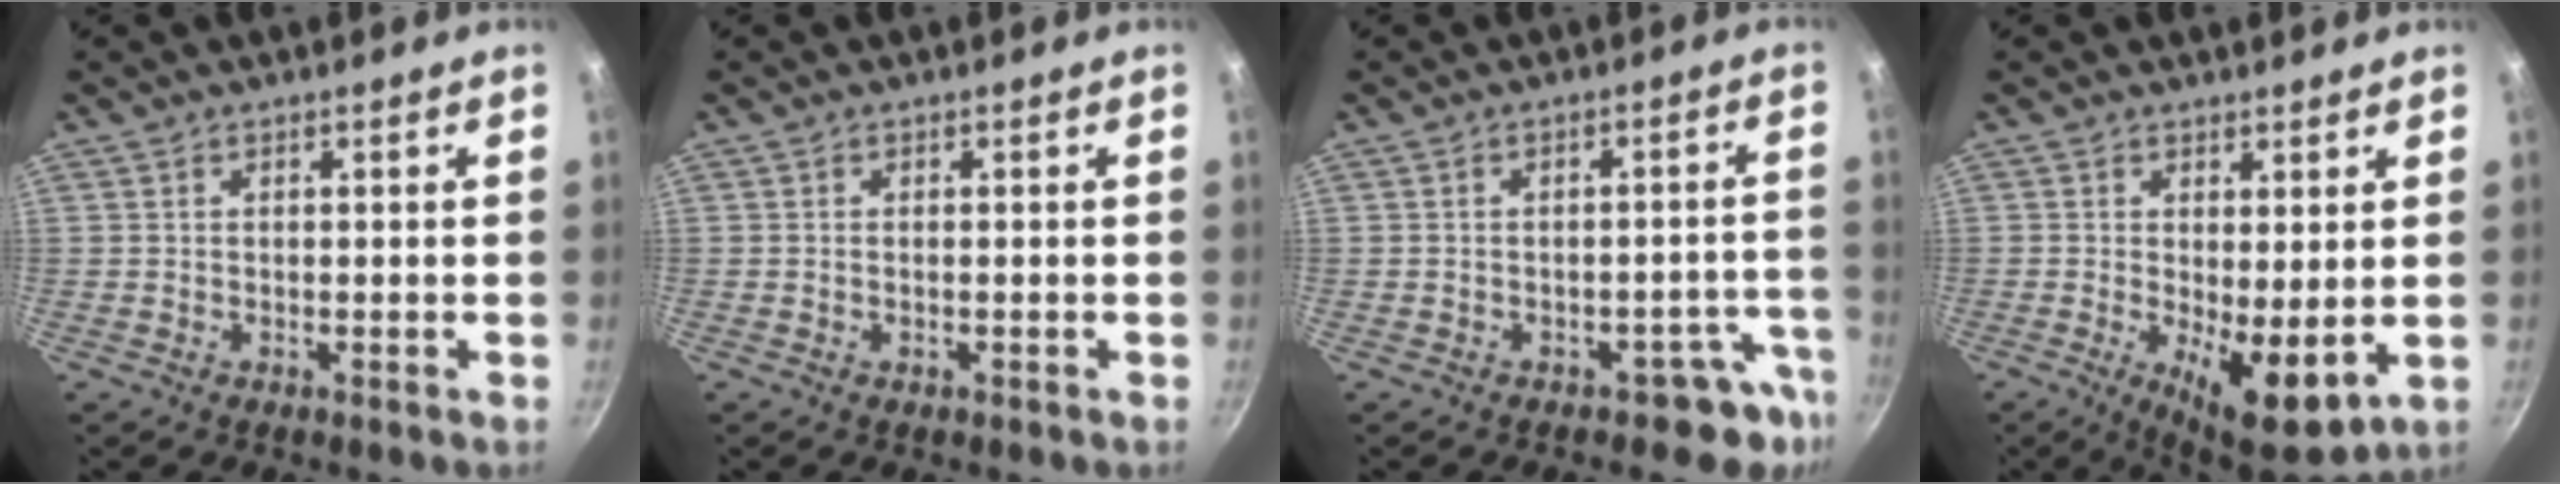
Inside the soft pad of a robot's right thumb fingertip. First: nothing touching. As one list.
[{"total": 0.6, "force": [-0.2, 0.3, 0.5], "torque": [-0.008, 0.003, -0.005]}, {"total": 5.8, "force": [-3.8, 3.4, 2.7], "torque": [0.025, 0.048, -0.039]}, {"total": 8.8, "force": [-0.3, 3.3, 8.1], "torque": [-0.108, -0.019, 0.005]}]